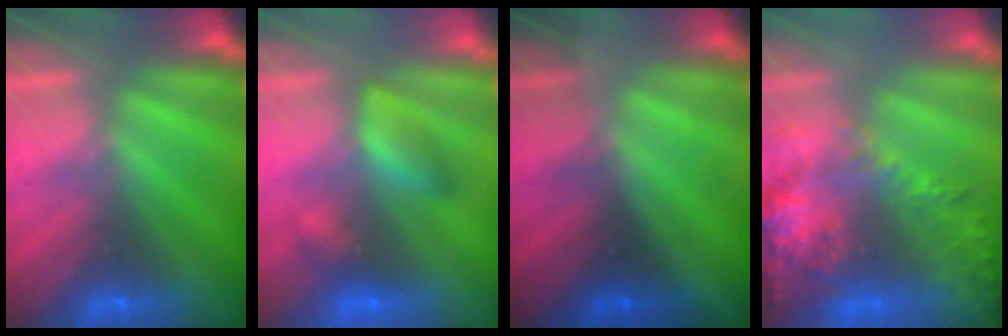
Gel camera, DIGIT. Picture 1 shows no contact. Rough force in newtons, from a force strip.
{"total": 2.5}
{"total": 1.4}
{"total": 8.7}